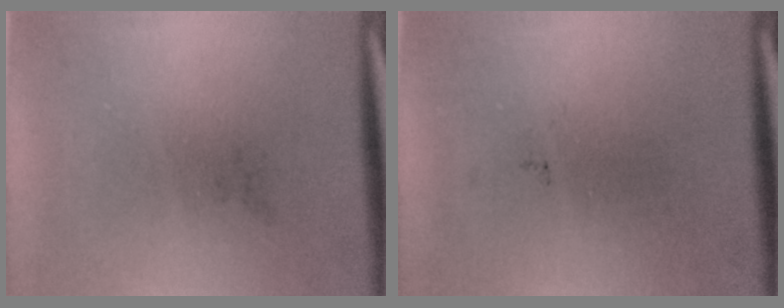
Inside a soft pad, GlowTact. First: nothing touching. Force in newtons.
{"total": 0.0}